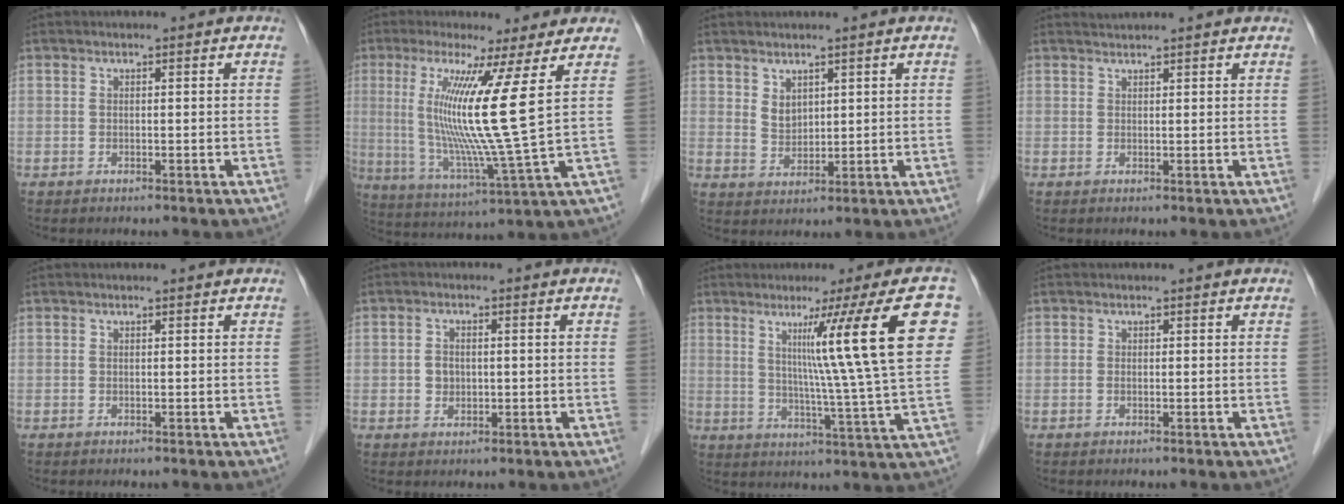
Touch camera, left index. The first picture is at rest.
{"total": 13.1, "force": [3.5, -2.7, 12.3], "torque": [-0.235, -0.030, 0.064]}
{"total": 2.9, "force": [1.7, 1.9, 1.4], "torque": [-0.033, -0.002, 0.044]}
{"total": 2.5, "force": [2.4, -0.1, 0.4], "torque": [-0.009, 0.021, 0.037]}
{"total": 0.0}
{"total": 2.5, "force": [0.0, 1.8, 1.7], "torque": [-0.038, 0.007, 0.002]}
{"total": 17.0, "force": [6.0, -1.9, 15.8], "torque": [-0.220, 0.002, 0.078]}
{"total": 0.0}